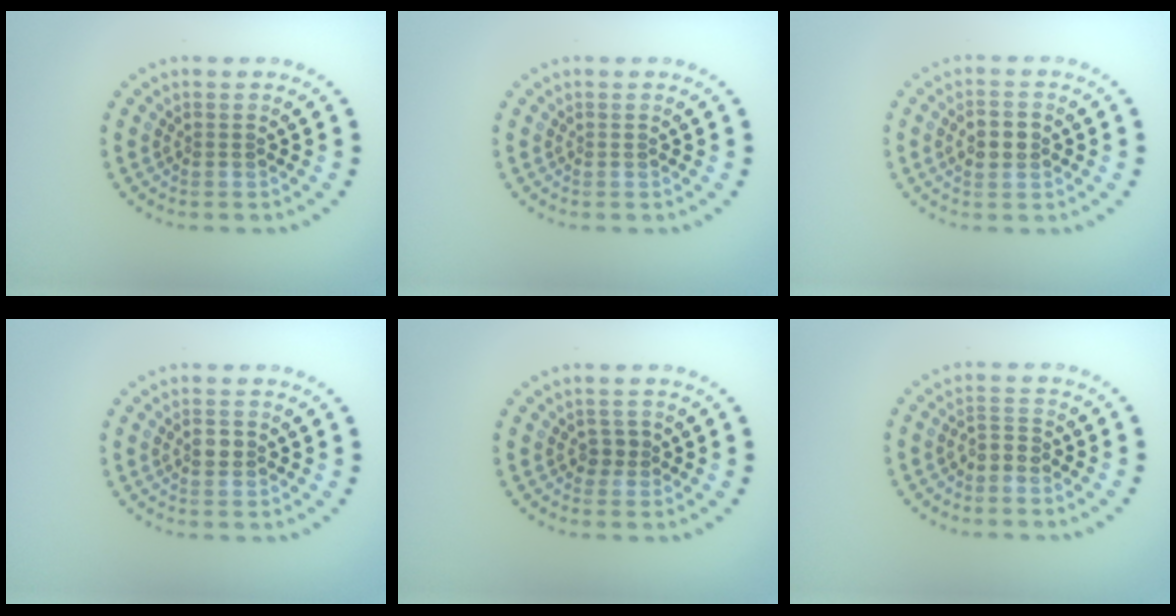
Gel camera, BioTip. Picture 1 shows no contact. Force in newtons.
{"total": 0.0}
{"total": 2.4, "press": 2.4, "slide": 0.1}
{"total": 1.6, "press": 1.5, "slide": 0.3}
{"total": 1.2, "press": 1.1, "slide": 0.6}
{"total": 1.7, "press": 1.4, "slide": 1.0}